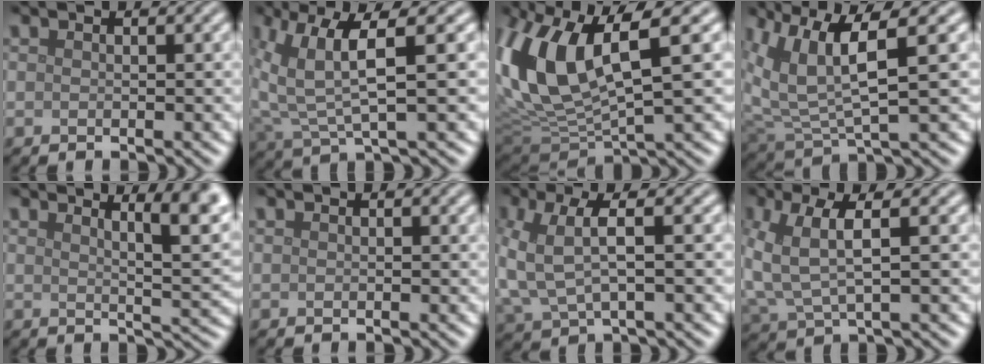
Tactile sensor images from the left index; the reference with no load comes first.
{"total": 6.0, "force": [2.3, 1.3, 5.4], "torque": [-0.122, 0.007, 0.049]}
{"total": 11.7, "force": [3.0, 5.2, 10.1], "torque": [-0.240, -0.002, 0.066]}
{"total": 6.9, "force": [3.1, 1.9, 5.9], "torque": [-0.133, 0.000, 0.063]}
{"total": 6.7, "force": [3.6, 1.7, 5.4], "torque": [-0.043, 0.014, 0.046]}
{"total": 0.0}
{"total": 5.5, "force": [0.4, 2.3, 5.0], "torque": [-0.131, 0.001, 0.010]}
{"total": 5.5, "force": [1.0, 2.1, 4.9], "torque": [-0.126, 0.002, 0.024]}